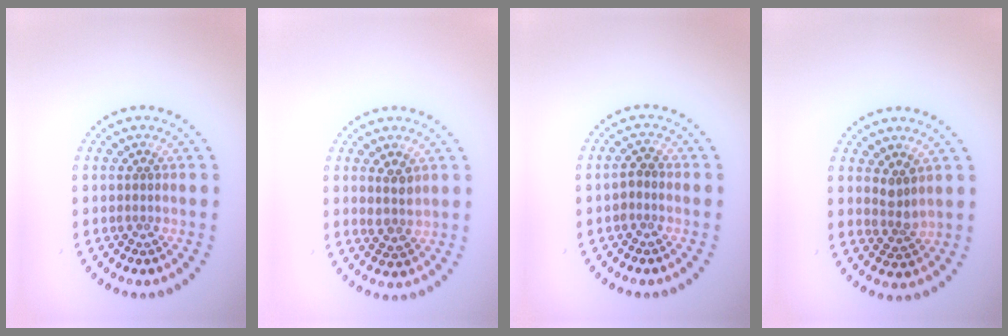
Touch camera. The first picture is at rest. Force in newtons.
{"total": 2.0, "press": 1.8, "slide": 0.7}
{"total": 1.1, "press": 1.0, "slide": 0.5}
{"total": 1.8, "press": 1.4, "slide": 1.1}